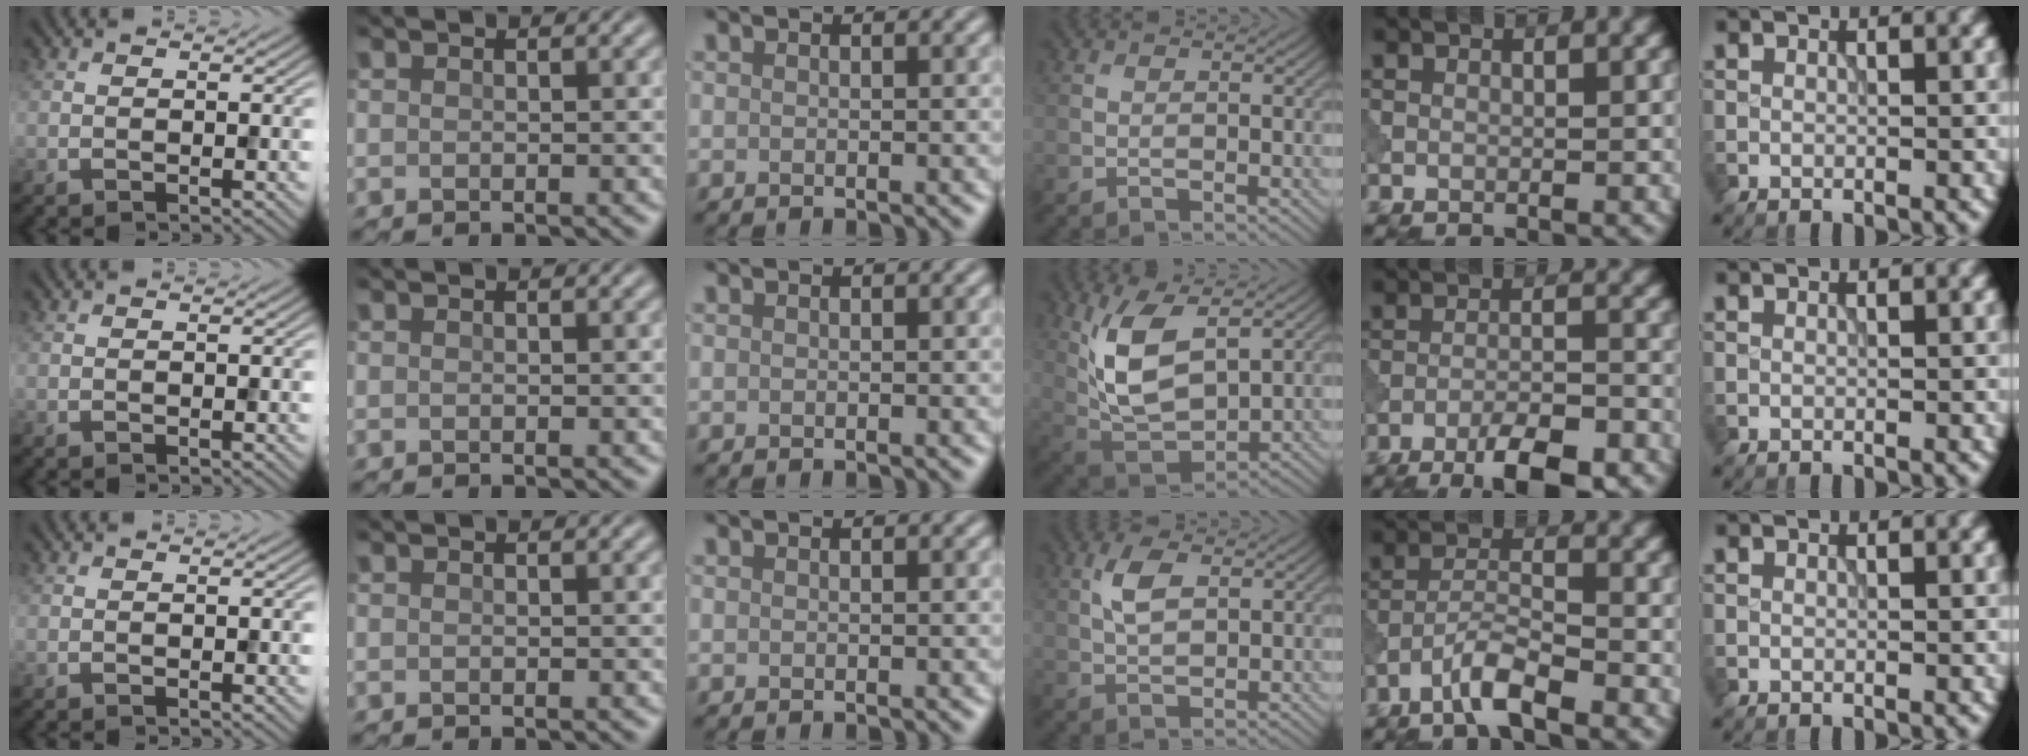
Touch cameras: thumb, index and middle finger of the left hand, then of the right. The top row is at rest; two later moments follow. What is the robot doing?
{"motion": "shake", "object": "bell"}